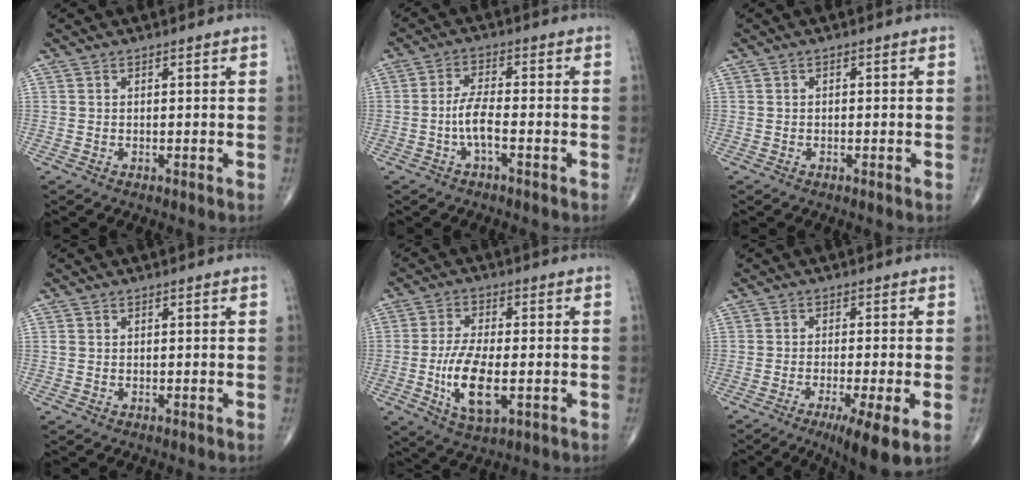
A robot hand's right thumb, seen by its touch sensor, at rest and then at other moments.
{"total": 4.8, "force": [-1.7, 1.1, 4.3], "torque": [-0.091, 0.014, -0.036]}
{"total": 0.0}
{"total": 0.5, "force": [0.0, 0.4, 0.3], "torque": [-0.005, 0.002, 0.001]}
{"total": 10.6, "force": [-2.2, 4.3, 9.4], "torque": [-0.182, -0.003, -0.038]}
{"total": 8.7, "force": [-3.7, 1.1, 7.8], "torque": [-0.127, -0.015, -0.060]}